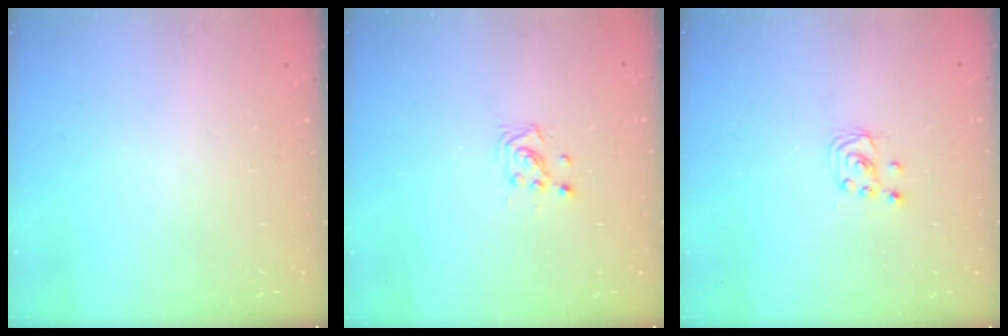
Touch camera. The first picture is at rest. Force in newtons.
{"total": 3.4, "press": 3.4, "slide": 0.3}
{"total": 2.4, "press": 2.4, "slide": 0.2}